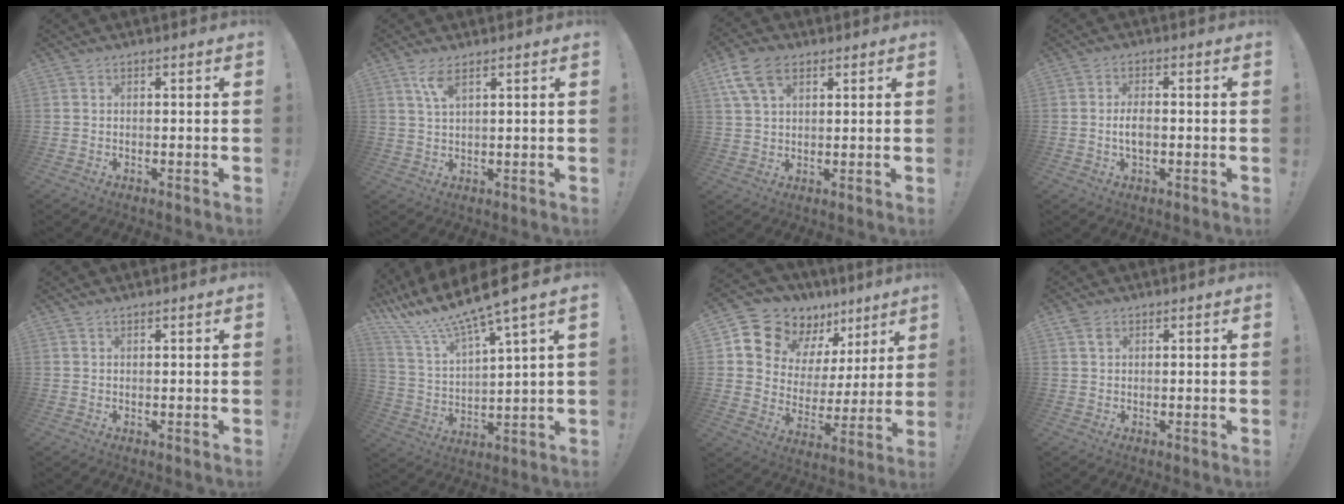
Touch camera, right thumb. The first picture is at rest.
{"total": 4.5, "force": [2.7, 0.9, 3.4], "torque": [-0.074, -0.005, 0.047]}
{"total": 10.2, "force": [5.0, 5.8, 6.8], "torque": [-0.134, -0.002, 0.098]}
{"total": 4.3, "force": [-0.8, 2.1, 3.6], "torque": [-0.078, 0.003, -0.018]}
{"total": 0.7, "force": [0.6, -0.1, 0.3], "torque": [-0.005, -0.001, 0.011]}
{"total": 14.3, "force": [12.0, 1.4, 7.6], "torque": [-0.163, -0.092, 0.206]}
{"total": 14.3, "force": [11.3, 7.9, 3.6], "torque": [-0.078, -0.083, 0.217]}
{"total": 2.1, "force": [1.3, 1.2, 1.1], "torque": [-0.017, -0.002, 0.023]}